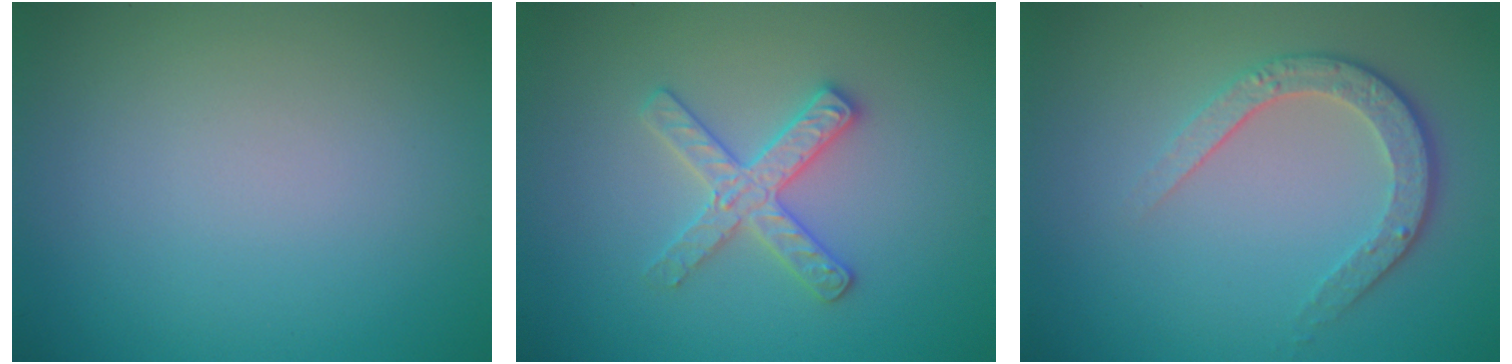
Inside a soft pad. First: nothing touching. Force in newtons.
{"total": 2.8, "press": 2.8, "slide": 0.3}
{"total": 3.5, "press": 2.8, "slide": 2.1}